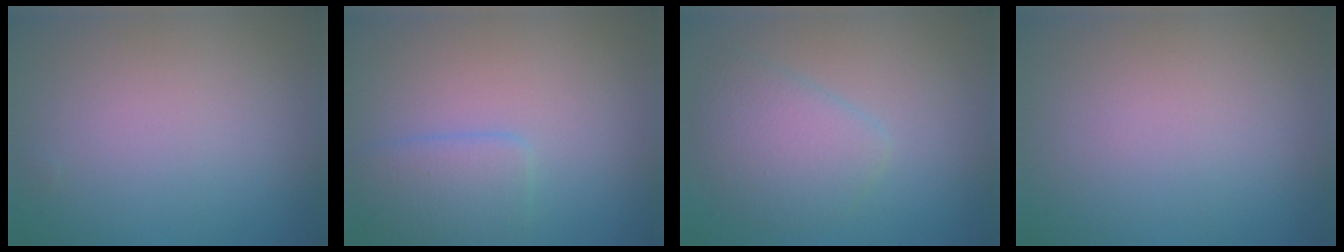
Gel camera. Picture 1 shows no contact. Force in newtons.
{"total": 2.8, "press": 2.8, "slide": 0.1}
{"total": 3.7, "press": 3.7, "slide": 0.1}
{"total": 0.0}